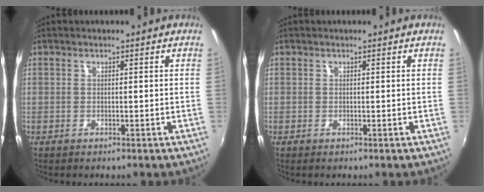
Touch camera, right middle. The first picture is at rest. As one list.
[{"total": 0.0}]